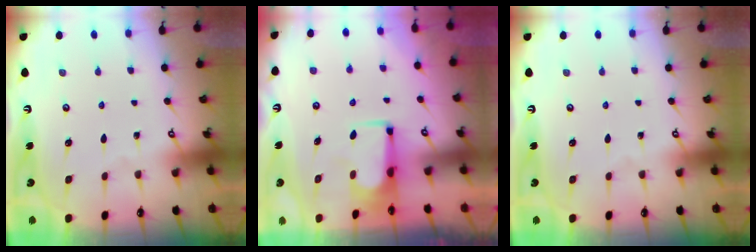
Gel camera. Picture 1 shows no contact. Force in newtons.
{"total": 1.5, "press": 1.5, "slide": 0.1}
{"total": 0.0}